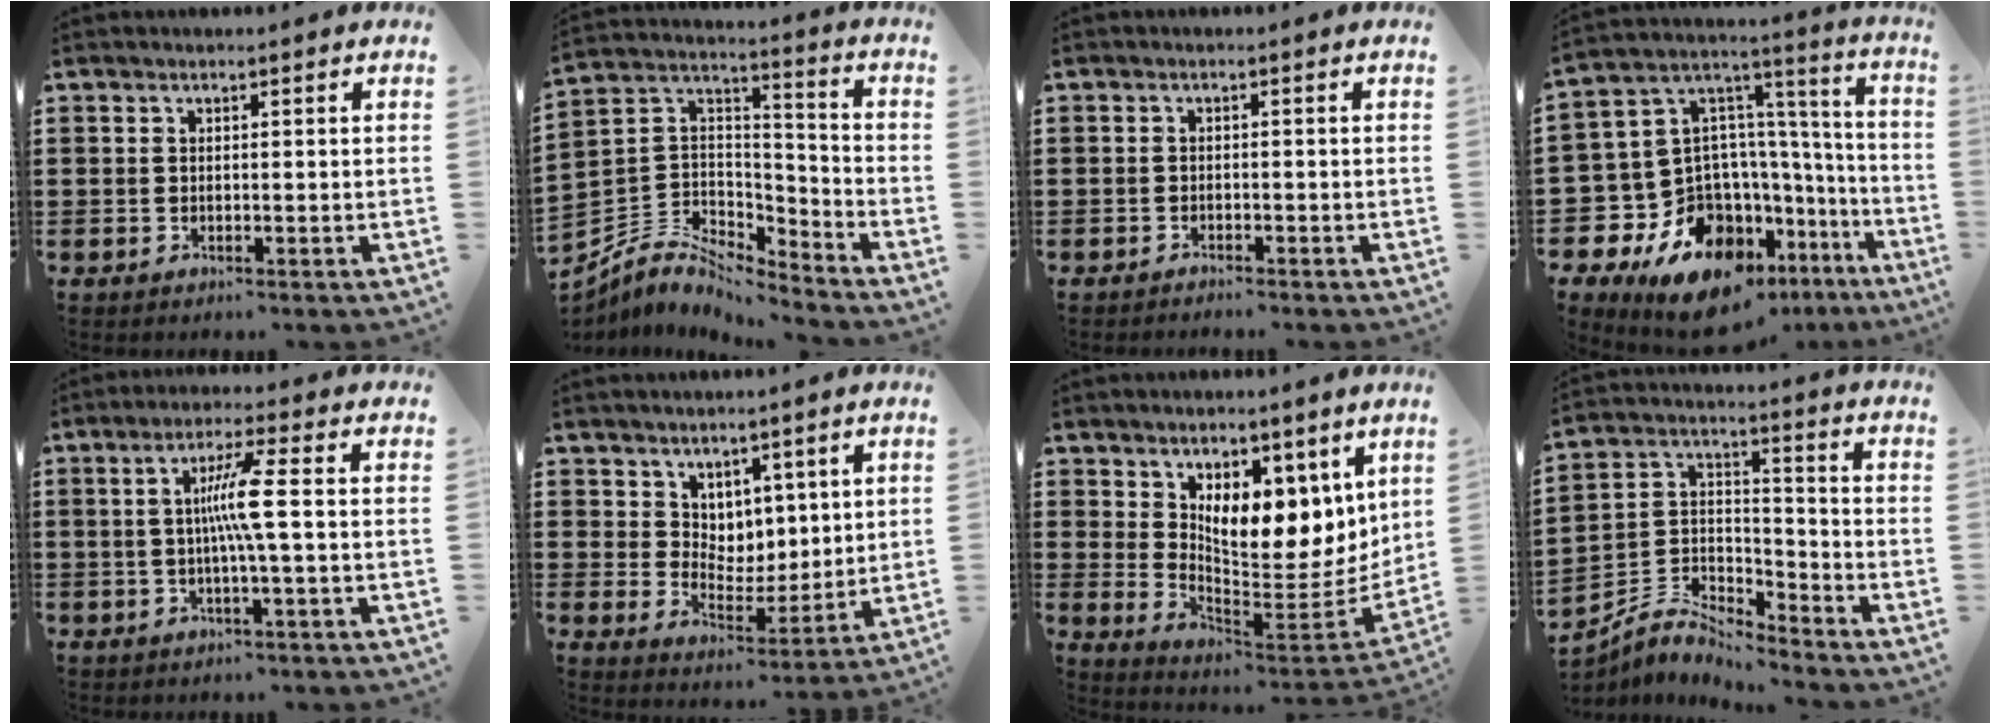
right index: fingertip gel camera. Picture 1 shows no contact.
{"total": 5.2, "force": [-4.3, 2.8, 1.1], "torque": [-0.048, -0.010, -0.088]}
{"total": 1.0, "force": [-1.0, 0.0, 0.0], "torque": [-0.003, 0.001, -0.022]}
{"total": 15.8, "force": [-11.8, 8.6, 5.9], "torque": [-0.132, 0.016, -0.190]}
{"total": 6.3, "force": [0.0, -0.5, 6.2], "torque": [-0.123, -0.008, -0.010]}
{"total": 5.4, "force": [3.9, 3.7, -0.2], "torque": [-0.024, -0.013, 0.075]}
{"total": 8.6, "force": [5.7, 4.2, 4.8], "torque": [-0.073, -0.061, 0.100]}
{"total": 4.9, "force": [-4.7, 0.9, 0.9], "torque": [-0.032, -0.002, -0.100]}